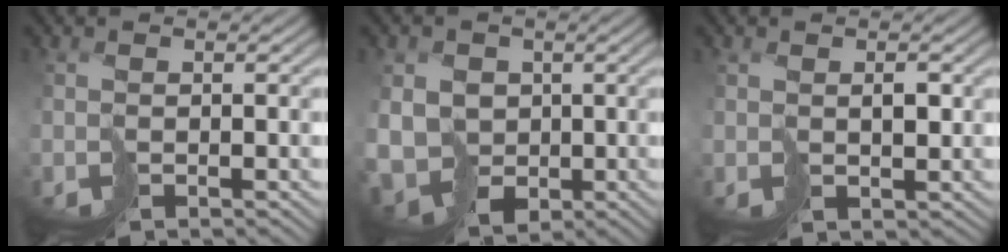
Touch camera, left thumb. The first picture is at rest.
{"total": 9.2, "force": [-0.5, 8.2, 4.1], "torque": [-0.114, -0.029, -0.020]}
{"total": 2.3, "force": [1.2, 1.4, 1.3], "torque": [-0.022, 0.000, 0.032]}